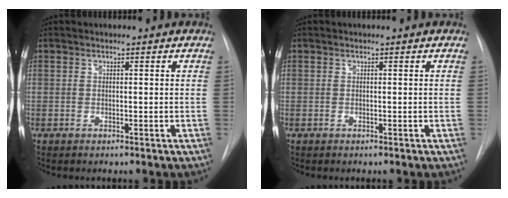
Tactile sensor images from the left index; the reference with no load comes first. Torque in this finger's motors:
{"motor_torque": [-0.10, 0.10, -0.03, 0.00]}